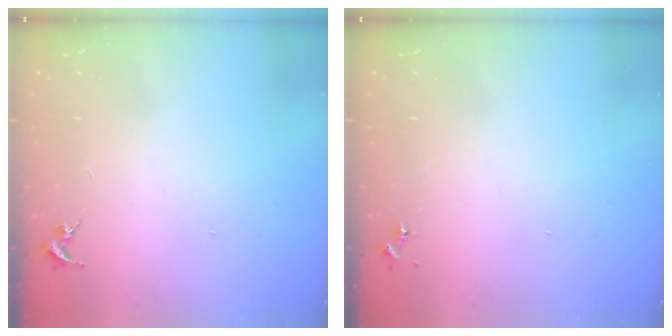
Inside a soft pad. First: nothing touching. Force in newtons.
{"total": 0.0}